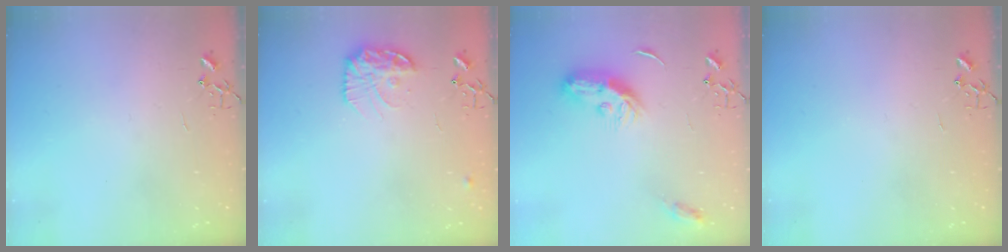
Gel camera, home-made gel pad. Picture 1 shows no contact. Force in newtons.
{"total": 14.3, "press": 14.3, "slide": 0.8}
{"total": 10.2, "press": 10.2, "slide": 0.2}
{"total": 0.0}